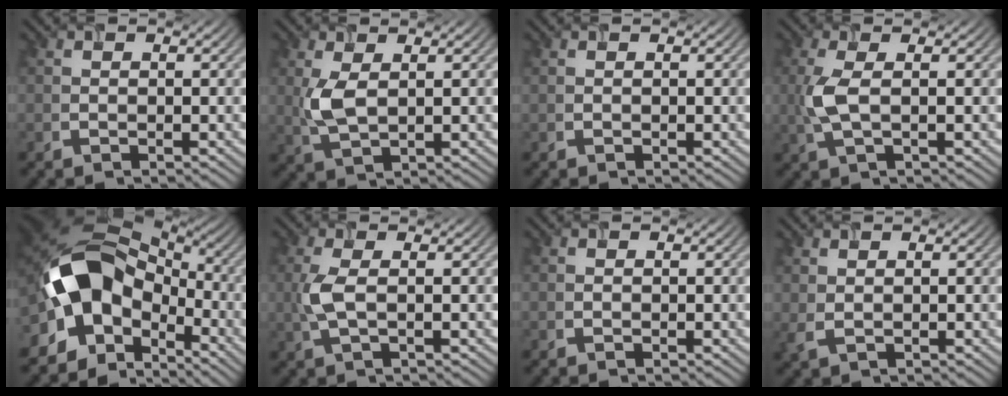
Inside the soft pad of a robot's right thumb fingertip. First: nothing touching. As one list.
[{"total": 4.5, "force": [0.9, 2.1, 3.9], "torque": [-0.101, 0.002, 0.021]}, {"total": 0.0}, {"total": 4.1, "force": [0.2, 1.4, 3.8], "torque": [-0.104, 0.003, 0.000]}, {"total": 15.2, "force": [-3.7, 10.0, 10.9], "torque": [-0.207, 0.007, -0.085]}, {"total": 3.6, "force": [0.1, 1.1, 3.4], "torque": [-0.089, 0.003, 0.000]}, {"total": 0.0}, {"total": 1.5, "force": [0.8, 0.6, 1.1], "torque": [-0.035, 0.001, 0.017]}]